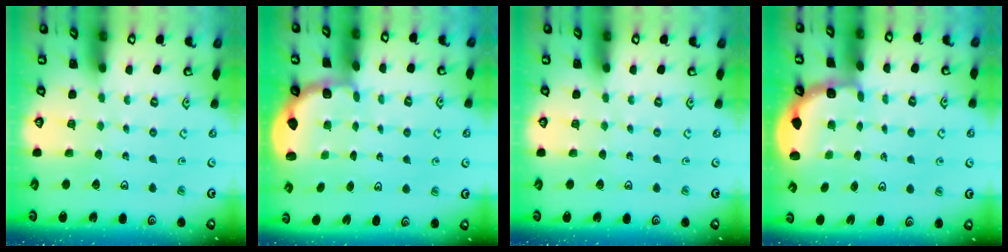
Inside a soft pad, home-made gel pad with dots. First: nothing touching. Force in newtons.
{"total": 2.7, "press": 2.2, "slide": 1.5}
{"total": 0.0}
{"total": 2.8, "press": 2.4, "slide": 1.4}